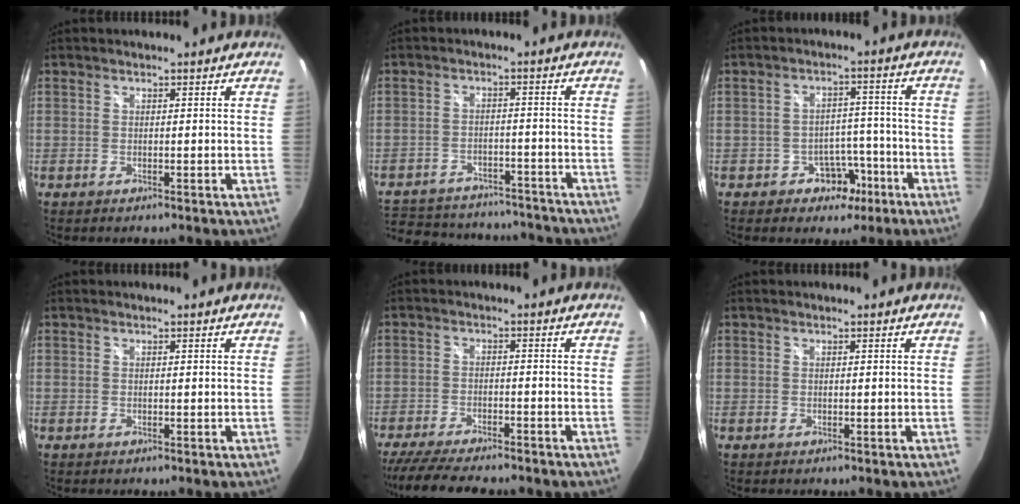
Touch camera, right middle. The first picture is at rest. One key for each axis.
{"total": 24.8, "fx": -20.3, "fy": 10.5, "fz": 9.6, "tx": -0.217, "ty": 0.016, "tz": -0.261}
{"total": 6.3, "fx": -3.7, "fy": 4.6, "fz": 2.2, "tx": -0.046, "ty": 0.019, "tz": -0.042}
{"total": 0.0}
{"total": 13.6, "fx": -11.5, "fy": 2.6, "fz": 6.7, "tx": -0.143, "ty": -0.033, "tz": -0.181}
{"total": 0.0}